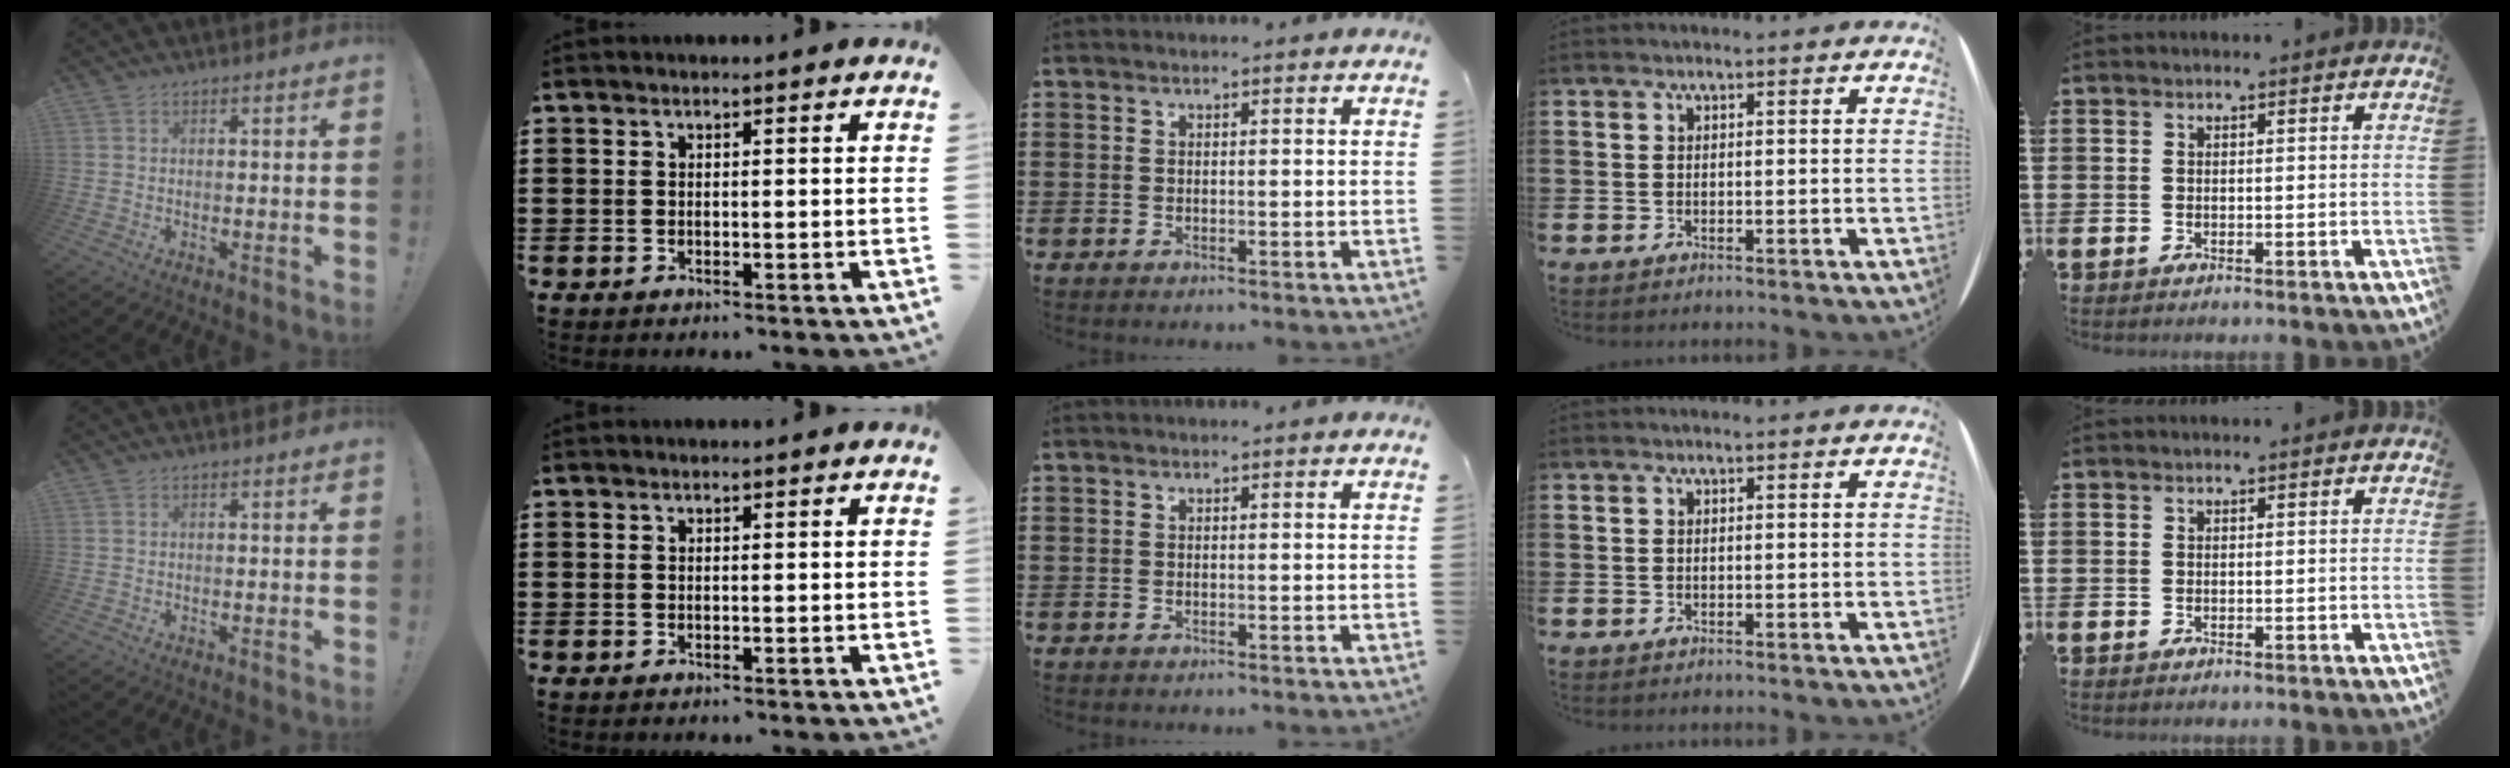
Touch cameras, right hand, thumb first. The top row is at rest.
{}